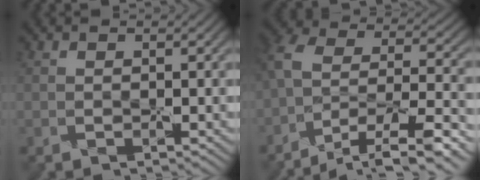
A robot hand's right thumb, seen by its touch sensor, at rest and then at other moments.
{"total": 12.9, "force": [-8.8, 4.7, 8.1], "torque": [-0.179, -0.004, -0.144]}